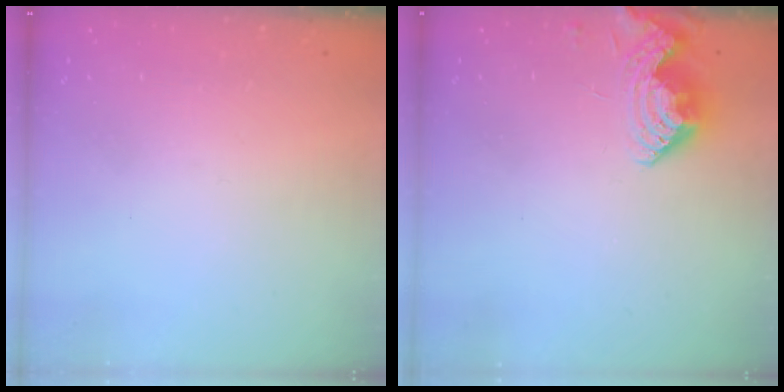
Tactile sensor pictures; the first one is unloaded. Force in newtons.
{"total": 10.0, "press": 10.0, "slide": 0.4}